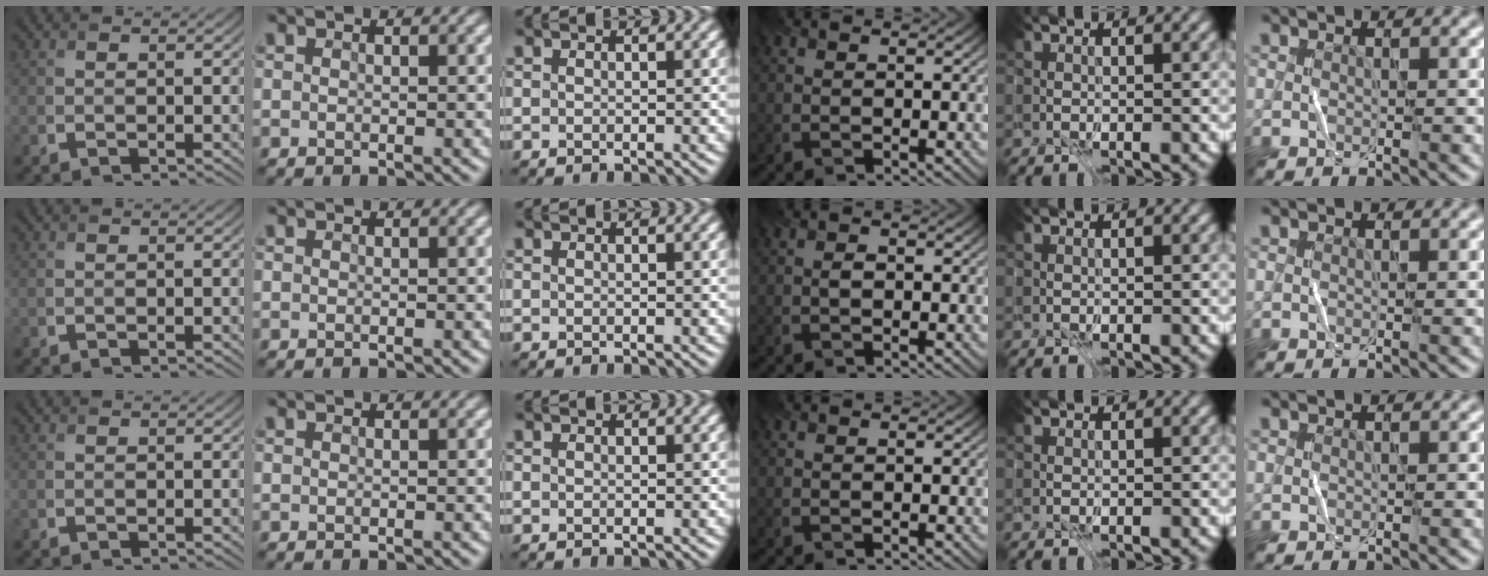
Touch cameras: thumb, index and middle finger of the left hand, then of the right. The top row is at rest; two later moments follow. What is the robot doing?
{"motion": "fold", "object": "file"}